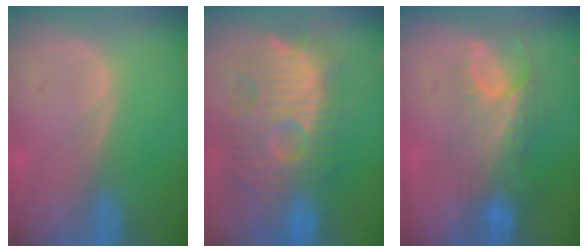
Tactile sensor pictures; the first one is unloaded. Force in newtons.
{"total": 13.1, "press": 12.3, "slide": 4.4}
{"total": 7.5, "press": 6.6, "slide": 3.6}